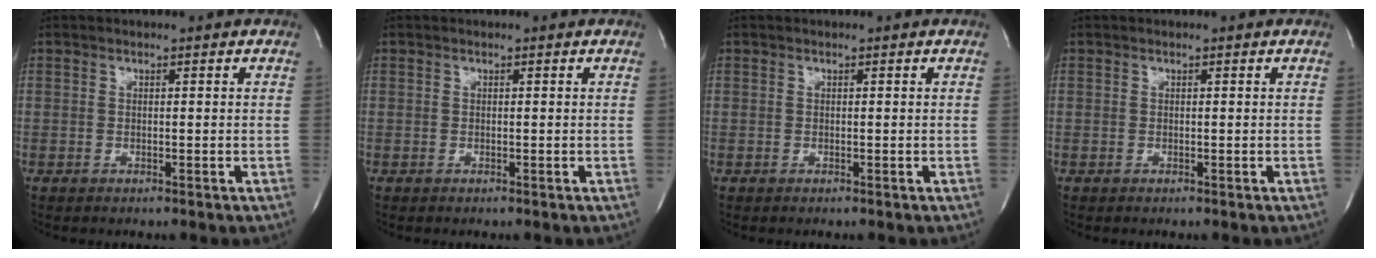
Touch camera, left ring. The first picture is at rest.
{"total": 0.0}
{"total": 0.0}
{"total": 0.0}